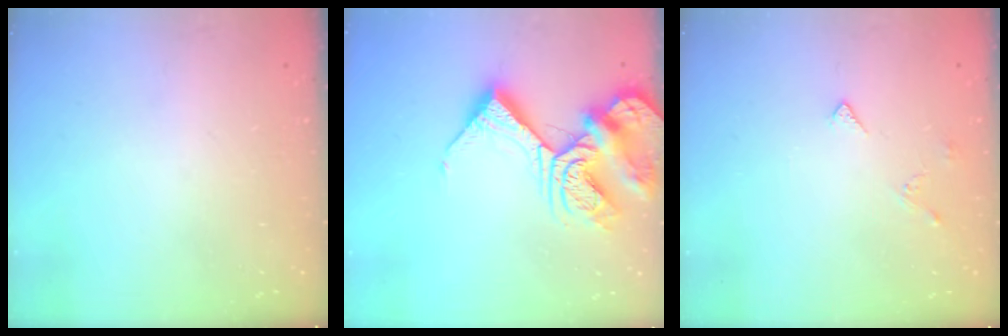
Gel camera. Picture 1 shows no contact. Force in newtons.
{"total": 15.7, "press": 15.6, "slide": 1.7}
{"total": 4.7, "press": 4.6, "slide": 0.8}